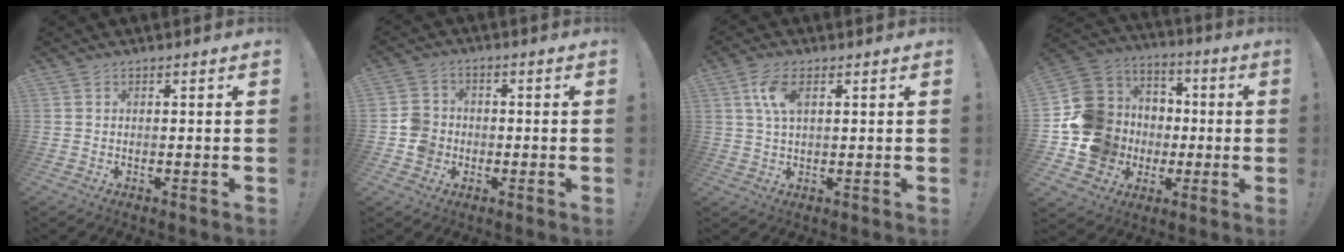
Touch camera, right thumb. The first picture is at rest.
{"total": 7.6, "force": [-2.4, 6.7, 2.7], "torque": [-0.039, 0.026, -0.041]}
{"total": 6.5, "force": [2.2, 3.0, 5.4], "torque": [-0.107, 0.000, 0.037]}
{"total": 19.5, "force": [-2.2, 18.0, 7.2], "torque": [-0.128, 0.019, 0.009]}